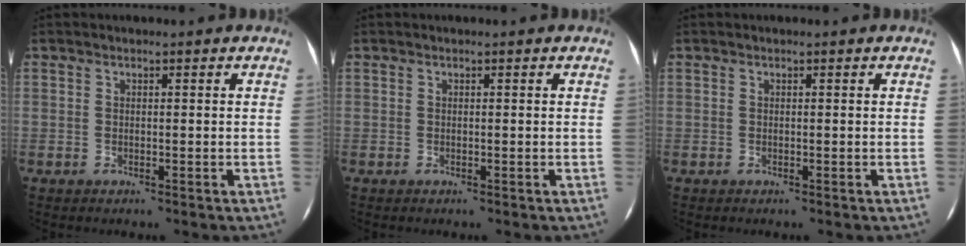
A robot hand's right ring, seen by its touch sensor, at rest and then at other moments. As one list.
[{"total": 0.0}, {"total": 0.0}]